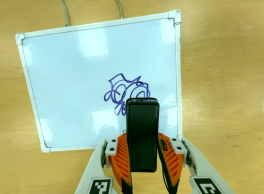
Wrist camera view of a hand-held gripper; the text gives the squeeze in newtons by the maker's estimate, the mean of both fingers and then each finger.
{"total": 5.1, "left": 3.3, "right": 7.0}